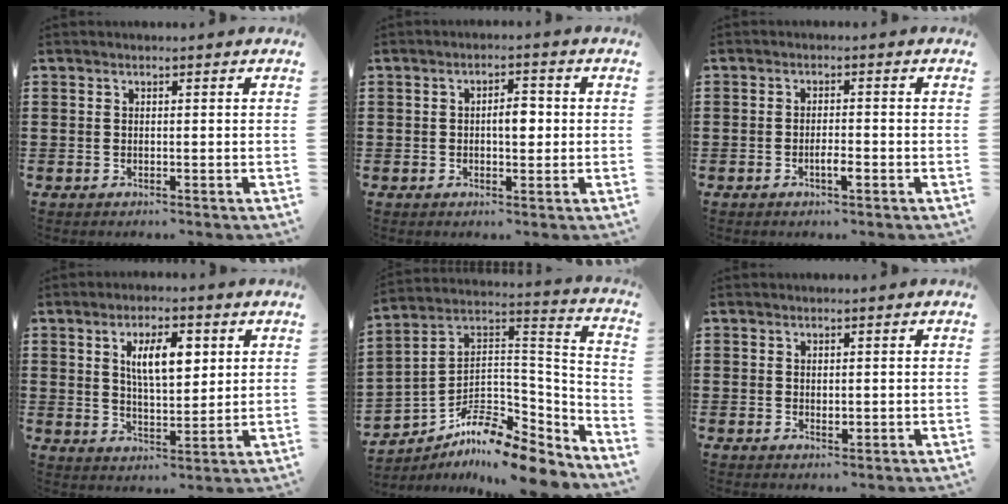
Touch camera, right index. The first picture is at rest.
{"total": 3.5, "force": [-0.1, 1.6, 3.2], "torque": [-0.052, 0.003, -0.006]}
{"total": 2.3, "force": [-1.2, 0.6, 1.9], "torque": [-0.033, 0.002, -0.021]}
{"total": 7.4, "force": [2.4, 3.0, 6.3], "torque": [-0.115, 0.003, 0.036]}
{"total": 9.1, "force": [-7.5, 2.8, 4.2], "torque": [-0.087, 0.001, -0.149]}
{"total": 0.8, "force": [0.2, 0.5, 0.5], "torque": [-0.011, 0.003, 0.004]}